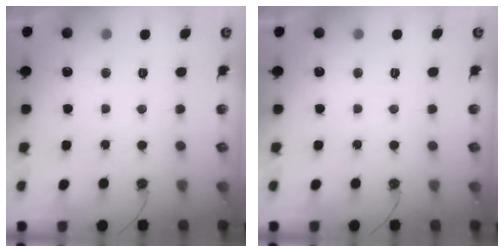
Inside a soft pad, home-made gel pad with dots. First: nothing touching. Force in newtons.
{"total": 0.0}